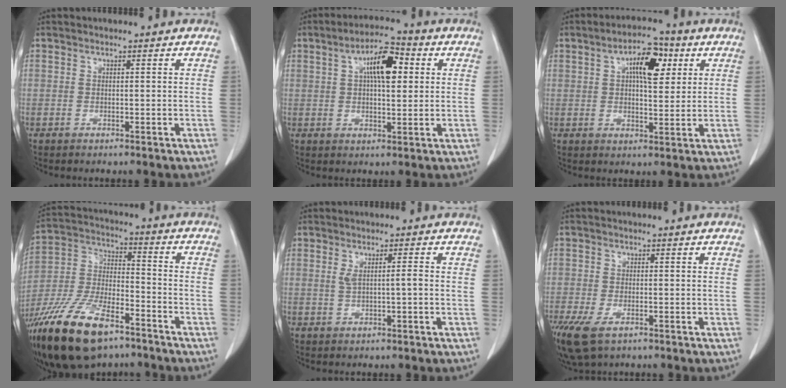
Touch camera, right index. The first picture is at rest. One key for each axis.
{"total": 8.3, "fx": 2.4, "fy": 2.9, "fz": 7.4, "tx": -0.127, "ty": 0.021, "tz": 0.036}
{"total": 8.2, "fx": 3.0, "fy": 3.3, "fz": 6.9, "tx": -0.110, "ty": 0.018, "tz": 0.045}
{"total": 20.0, "fx": -13.4, "fy": 7.0, "fz": 13.1, "tx": -0.299, "ty": -0.019, "tz": -0.246}
{"total": 2.2, "fx": 0.1, "fy": 0.2, "fz": 2.2, "tx": -0.041, "ty": 0.002, "tz": 0.004}
{"total": 6.9, "fx": -3.9, "fy": 3.1, "fz": 4.8, "tx": -0.105, "ty": -0.020, "tz": -0.067}